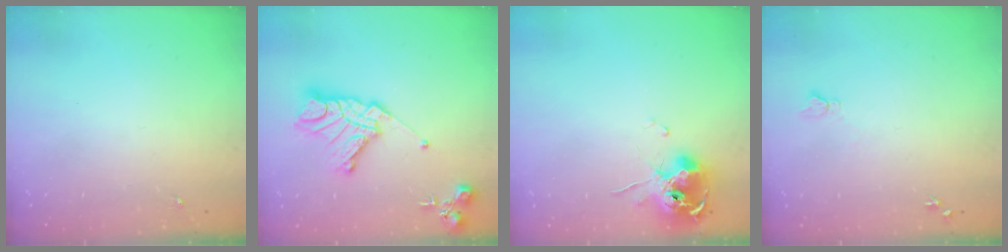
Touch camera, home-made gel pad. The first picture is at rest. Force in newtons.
{"total": 18.2, "press": 18.1, "slide": 1.5}
{"total": 12.9, "press": 12.9, "slide": 1.4}
{"total": 4.6, "press": 4.6, "slide": 0.6}